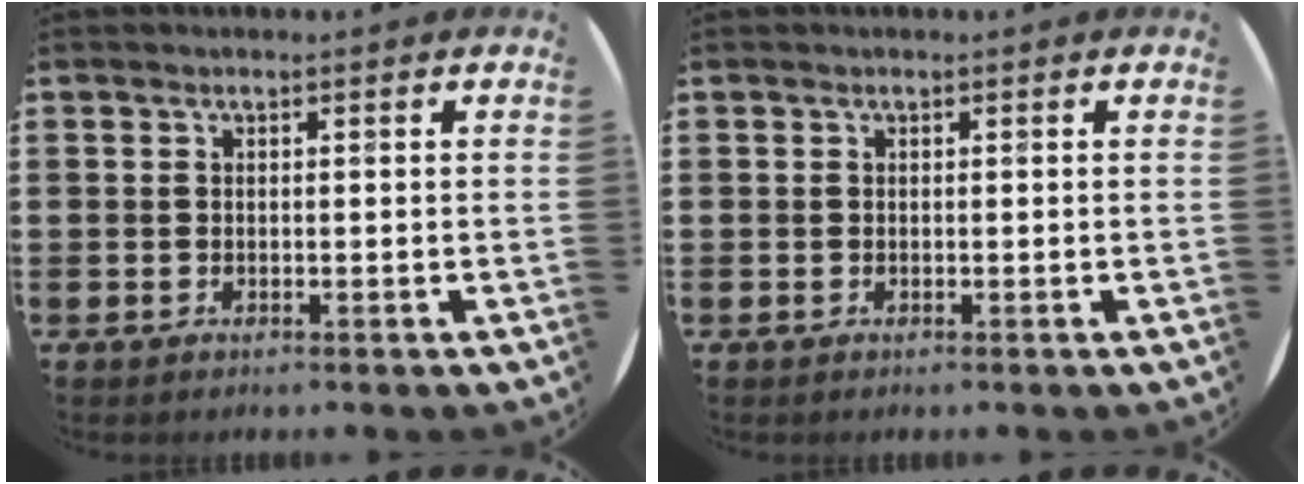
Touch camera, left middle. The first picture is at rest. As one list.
[{"total": 0.0}]